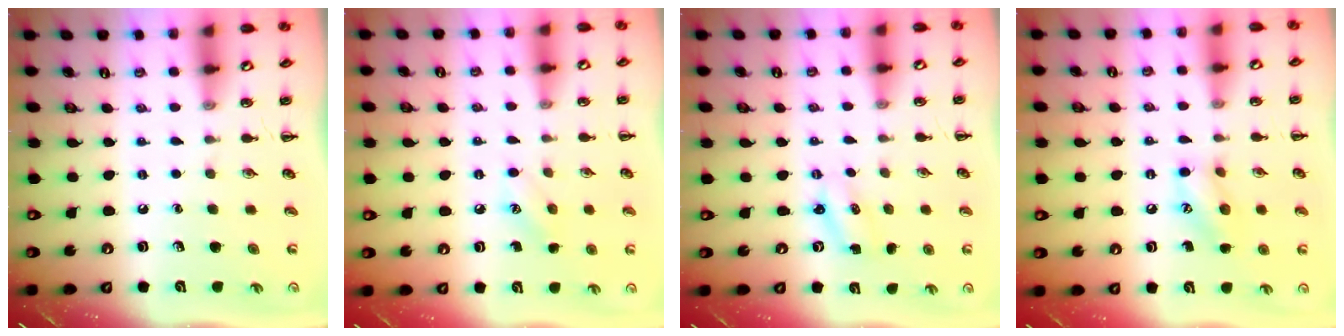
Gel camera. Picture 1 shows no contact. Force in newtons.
{"total": 7.9, "press": 7.7, "slide": 1.6}
{"total": 2.3, "press": 2.3, "slide": 0.6}
{"total": 10.1, "press": 10.0, "slide": 1.3}